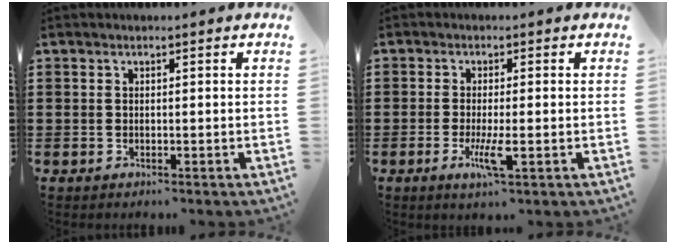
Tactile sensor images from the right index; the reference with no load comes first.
{"total": 4.5, "force": [-1.6, 0.5, 4.2], "torque": [-0.089, -0.019, -0.031]}